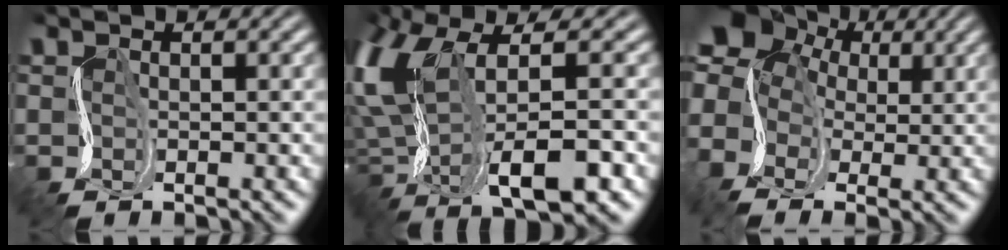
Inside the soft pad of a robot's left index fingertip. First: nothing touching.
{"total": 11.6, "force": [-1.0, 5.4, 10.3], "torque": [-0.210, 0.000, -0.010]}
{"total": 10.6, "force": [1.1, 8.9, 5.8], "torque": [-0.129, 0.035, -0.011]}